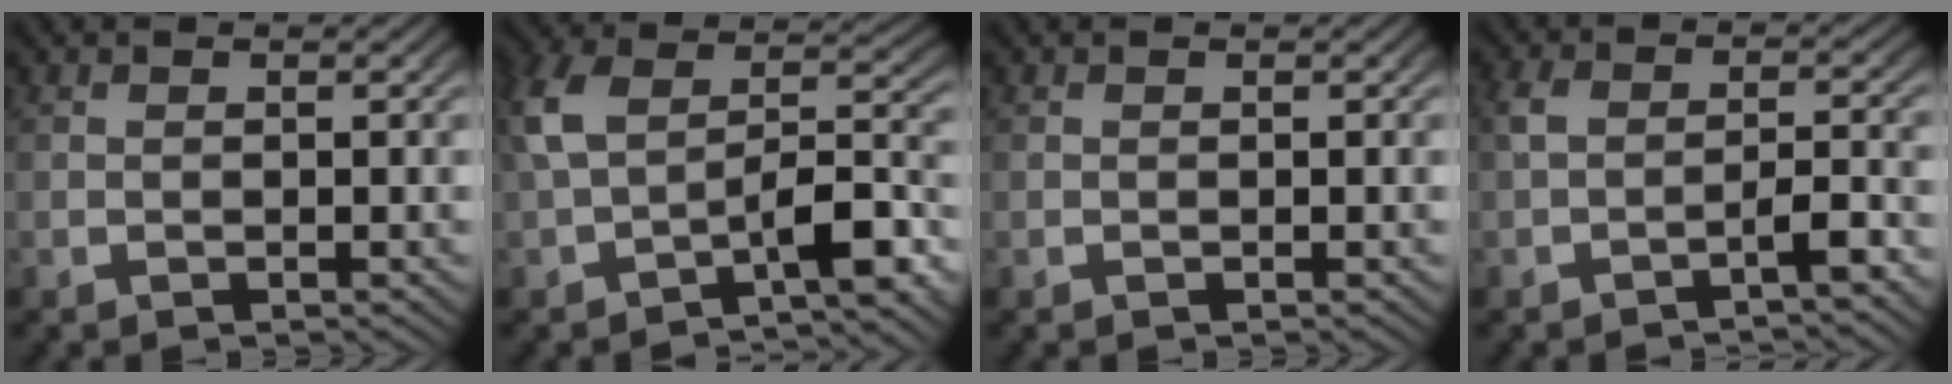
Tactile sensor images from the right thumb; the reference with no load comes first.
{"total": 8.3, "force": [-2.0, 4.5, 6.7], "torque": [-0.127, -0.014, -0.013]}
{"total": 0.0}
{"total": 2.4, "force": [-1.3, 0.8, 1.9], "torque": [-0.039, -0.003, -0.016]}